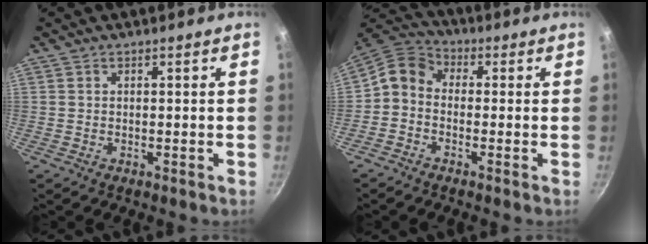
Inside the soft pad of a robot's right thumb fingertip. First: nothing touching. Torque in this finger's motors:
{"motor_torque": [-0.51, 0.14, -0.02, 0.05, 0.16]}